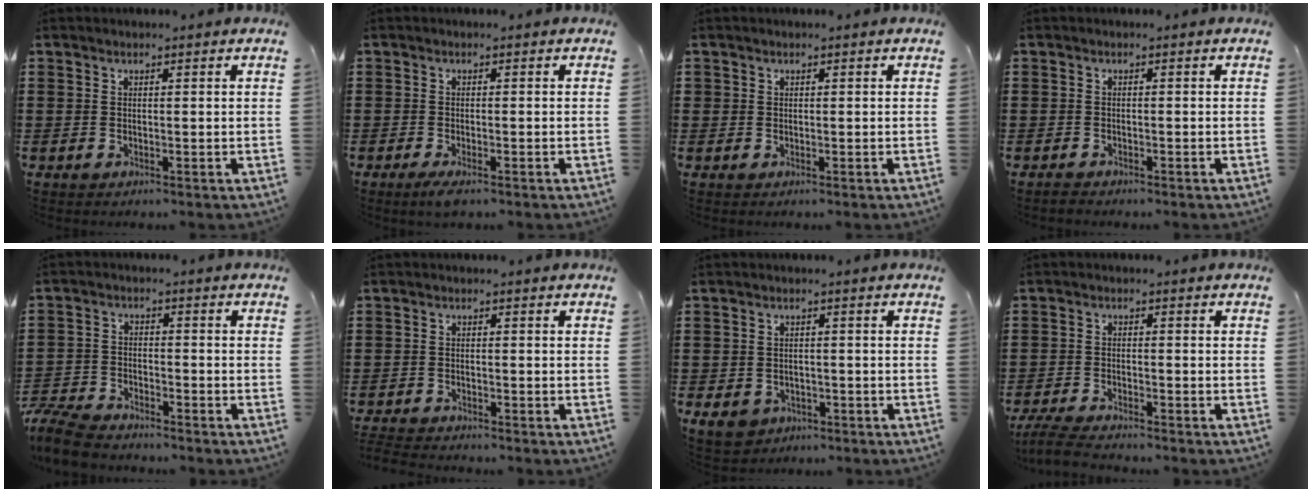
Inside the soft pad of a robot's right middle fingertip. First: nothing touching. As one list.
[{"total": 1.5, "force": [-0.9, 0.1, 1.2], "torque": [-0.027, -0.006, -0.018]}, {"total": 0.6, "force": [0.2, 0.6, 0.1], "torque": [-0.002, 0.002, 0.005]}, {"total": 0.8, "force": [-0.8, 0.1, 0.0], "torque": [-0.002, -0.001, -0.017]}, {"total": 6.7, "force": [-6.5, 1.1, 1.5], "torque": [-0.049, 0.004, -0.132]}, {"total": 2.4, "force": [-2.4, 0.0, 0.0], "torque": [-0.014, -0.006, -0.054]}, {"total": 2.6, "force": [-1.8, 1.7, 0.8], "torque": [-0.029, -0.004, -0.038]}, {"total": 4.4, "force": [-4.2, 0.2, 1.3], "torque": [-0.042, -0.011, -0.087]}]